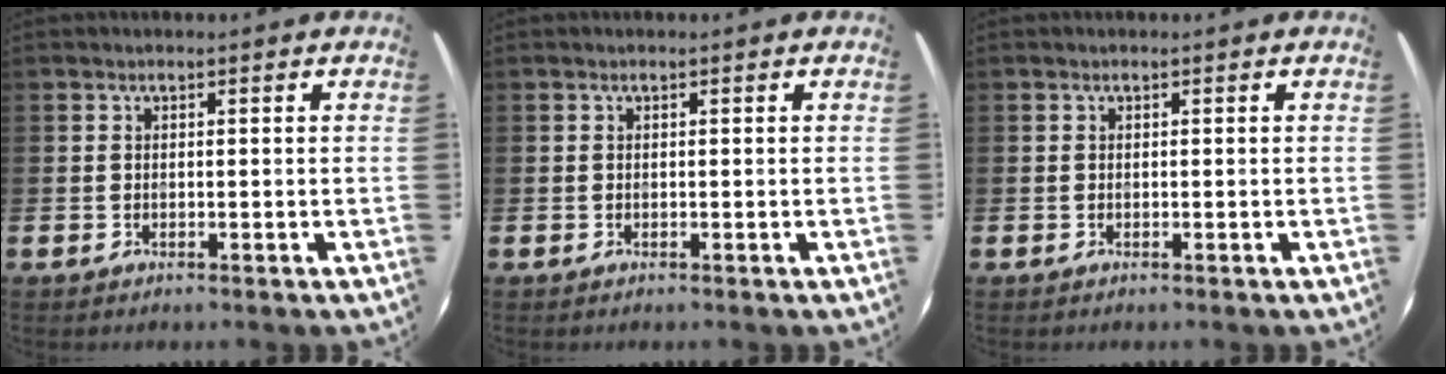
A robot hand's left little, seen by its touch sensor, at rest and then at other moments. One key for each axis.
{"total": 0.0}
{"total": 0.0}